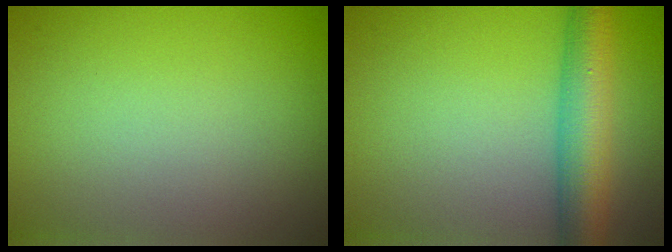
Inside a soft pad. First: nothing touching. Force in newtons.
{"total": 5.9, "press": 5.9, "slide": 0.2}